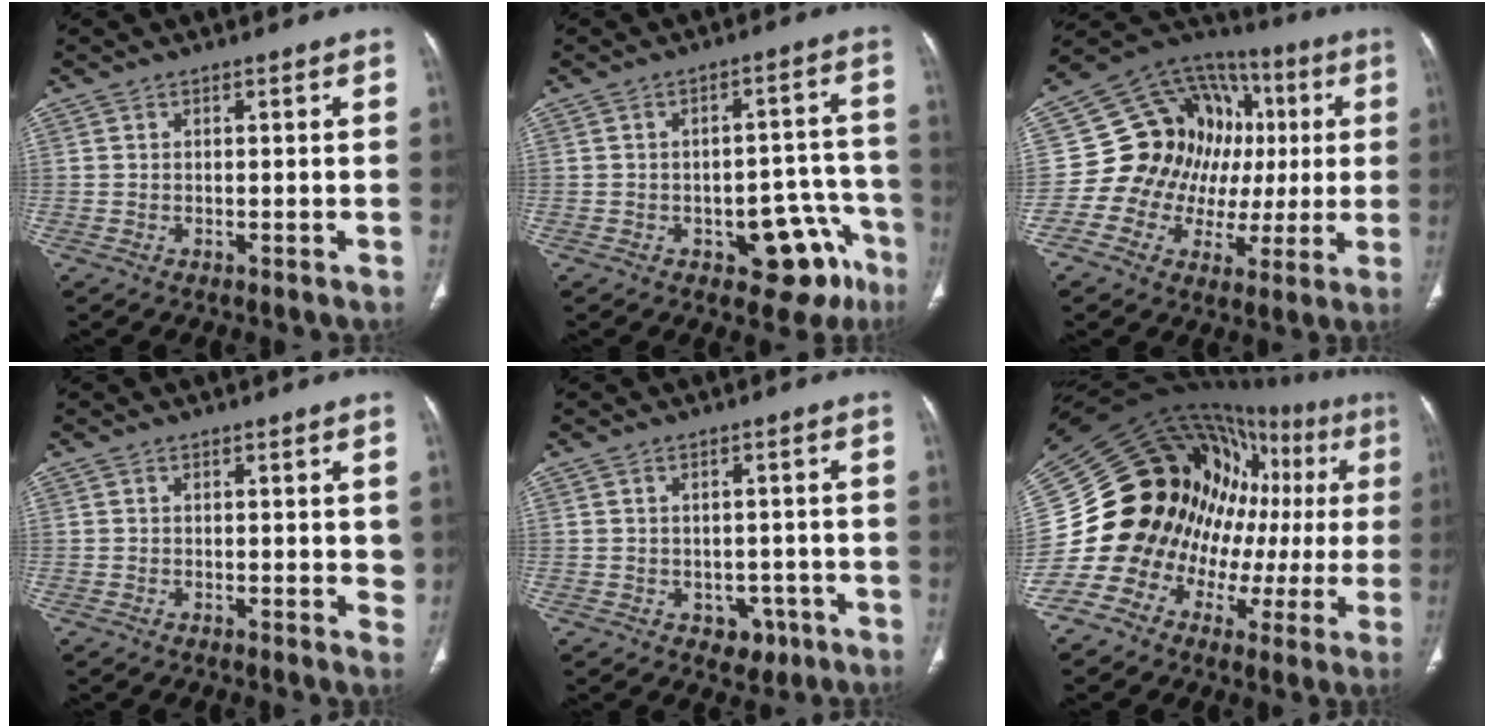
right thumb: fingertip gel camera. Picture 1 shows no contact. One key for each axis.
{"total": 12.3, "fx": -6.2, "fy": 6.6, "fz": 8.3, "tx": -0.053, "ty": 0.053, "tz": -0.072}
{"total": 20.3, "fx": 1.0, "fy": 16.9, "fz": 11.3, "tx": -0.102, "ty": 0.052, "tz": 0.023}
{"total": 3.1, "fx": 0.6, "fy": 1.5, "fz": 2.6, "tx": -0.017, "ty": -0.008, "tz": 0.004}
{"total": 4.2, "fx": -1.6, "fy": 3.4, "fz": 1.9, "tx": -0.001, "ty": 0.009, "tz": -0.011}
{"total": 27.3, "fx": 0.7, "fy": 18.8, "fz": 19.7, "tx": -0.269, "ty": 0.067, "tz": 0.011}